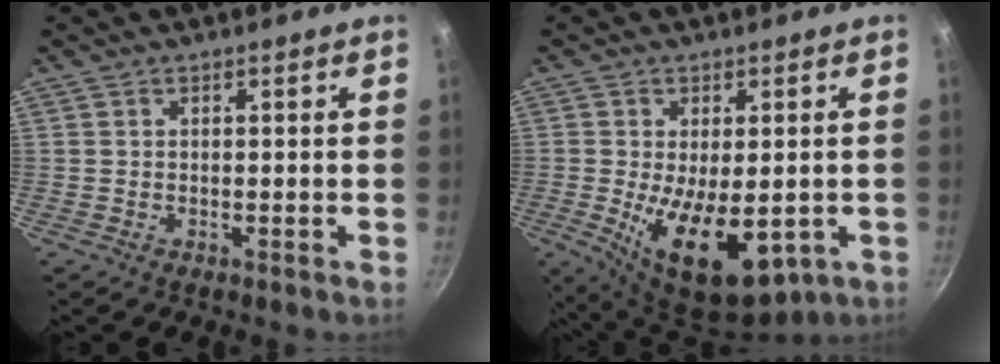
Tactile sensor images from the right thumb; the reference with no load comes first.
{"total": 14.9, "force": [-3.1, 7.7, 12.4], "torque": [-0.190, -0.017, -0.031]}